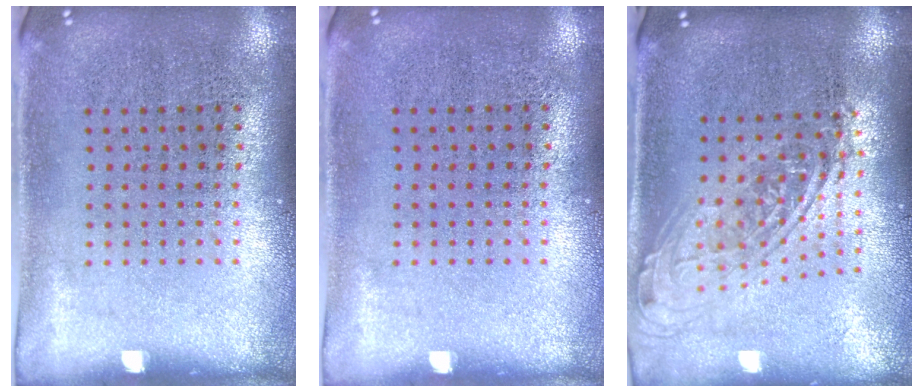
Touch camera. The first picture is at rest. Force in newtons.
{"total": 0.0}
{"total": 1.9, "press": 1.4, "slide": 1.2}